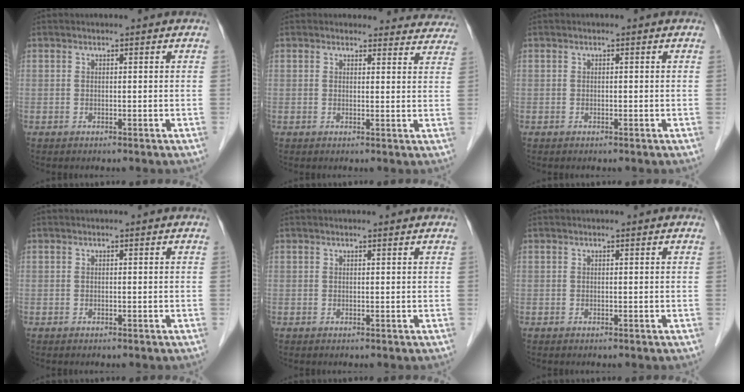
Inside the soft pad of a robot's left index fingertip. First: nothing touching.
{"total": 9.6, "force": [9.0, 3.2, 0.0], "torque": [0.051, -0.012, 0.064]}
{"total": 0.0}
{"total": 0.0}
{"total": 1.1, "force": [1.0, 0.0, 0.5], "torque": [-0.007, 0.007, 0.015]}
{"total": 0.0}